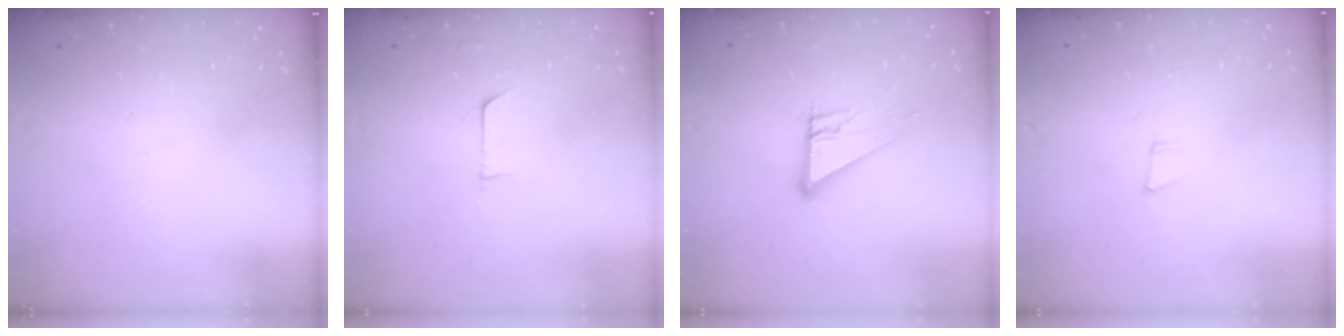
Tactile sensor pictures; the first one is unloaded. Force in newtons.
{"total": 3.2, "press": 3.2, "slide": 0.3}
{"total": 10.7, "press": 10.7, "slide": 0.7}
{"total": 5.0, "press": 4.1, "slide": 2.9}